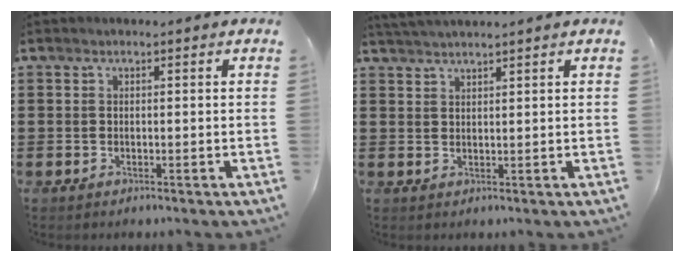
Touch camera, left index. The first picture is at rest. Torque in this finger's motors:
{"motor_torque": [0.77, -0.53, 0.15, 0.03]}